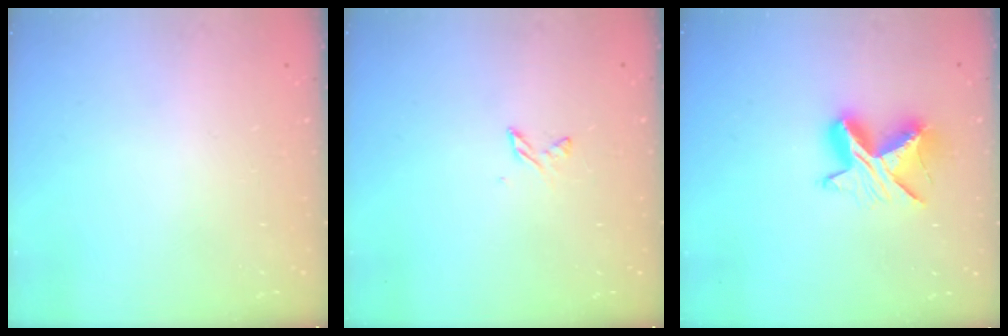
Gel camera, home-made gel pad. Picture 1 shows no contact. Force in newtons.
{"total": 3.0, "press": 2.9, "slide": 0.4}
{"total": 11.3, "press": 11.3, "slide": 0.4}